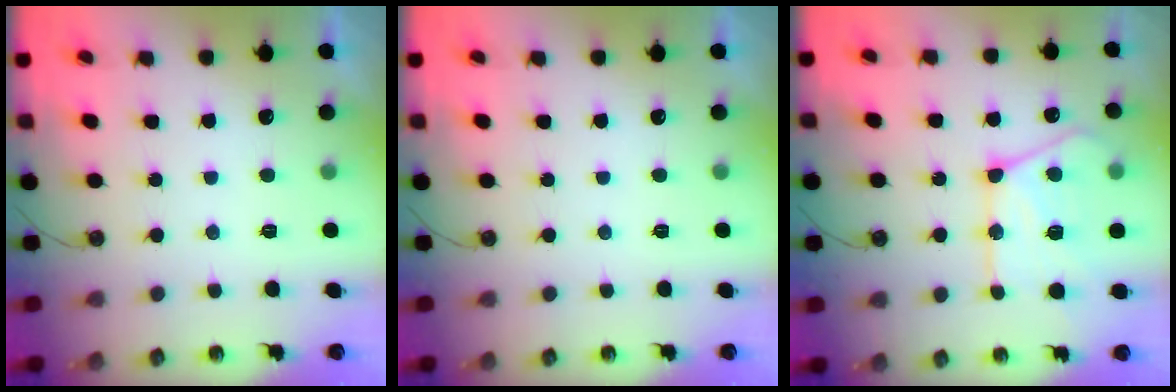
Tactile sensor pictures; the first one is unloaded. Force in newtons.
{"total": 0.0}
{"total": 18.7, "press": 18.5, "slide": 2.0}